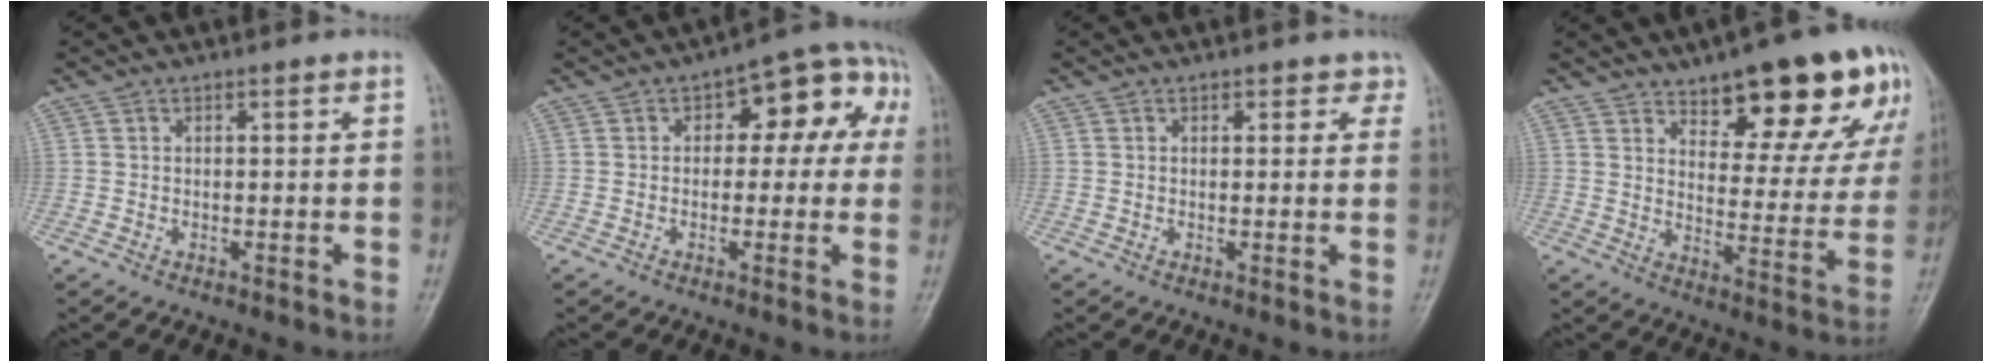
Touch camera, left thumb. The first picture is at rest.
{"total": 11.4, "force": [1.9, 6.6, 9.1], "torque": [-0.060, 0.042, 0.011]}
{"total": 2.1, "force": [1.3, 1.4, 0.7], "torque": [0.022, -0.003, 0.008]}
{"total": 20.2, "force": [12.3, 7.6, 14.1], "torque": [-0.127, -0.055, 0.173]}